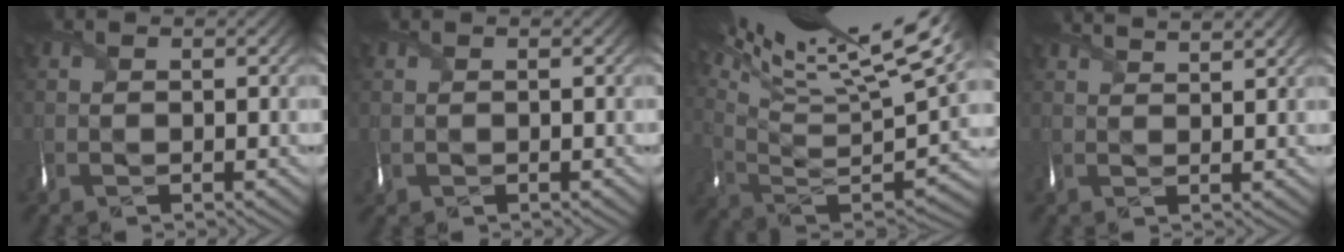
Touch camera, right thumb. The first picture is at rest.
{"total": 0.5, "force": [0.1, 0.3, 0.4], "torque": [-0.011, -0.002, 0.005]}
{"total": 18.4, "force": [11.9, 4.0, 13.5], "torque": [-0.258, 0.023, 0.180]}
{"total": 3.3, "force": [2.9, 0.2, 1.6], "torque": [-0.024, 0.004, 0.046]}